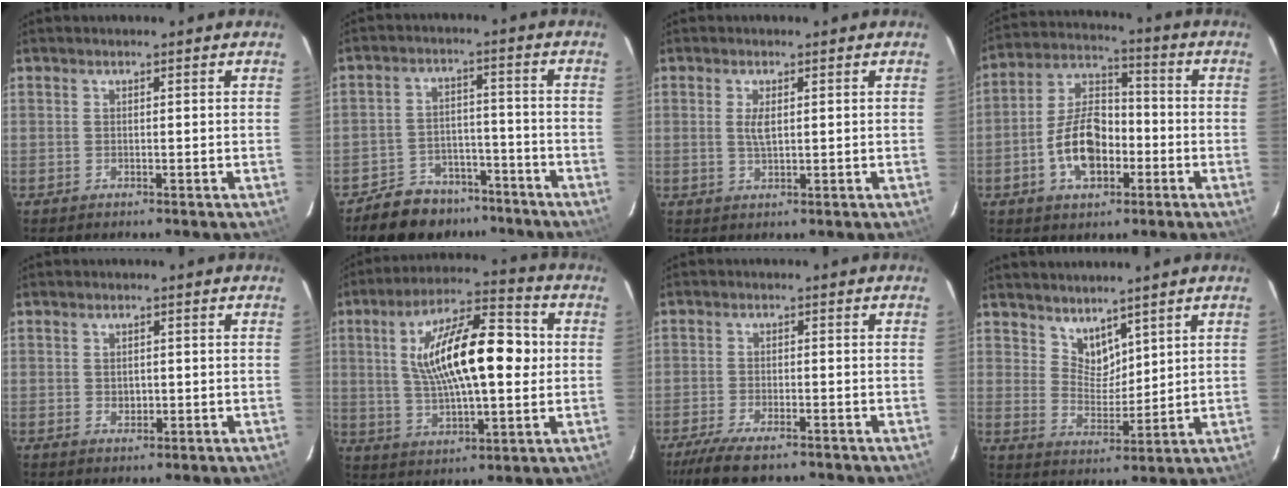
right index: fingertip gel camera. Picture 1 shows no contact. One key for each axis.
{"total": 11.8, "fx": -9.2, "fy": 6.9, "fz": 3.0, "tx": -0.081, "ty": 0.024, "tz": -0.124}
{"total": 2.7, "fx": 0.5, "fy": 1.1, "fz": 2.5, "tx": -0.047, "ty": -0.001, "tz": 0.010}
{"total": 12.4, "fx": -4.0, "fy": 7.2, "fz": 9.2, "tx": -0.182, "ty": 0.022, "tz": -0.064}
{"total": 2.1, "fx": -0.1, "fy": 1.7, "fz": 1.2, "tx": -0.017, "ty": 0.001, "tz": 0.000}
{"total": 18.8, "fx": 2.4, "fy": 6.5, "fz": 17.5, "tx": -0.310, "ty": 0.023, "tz": 0.043}
{"total": 10.1, "fx": -8.0, "fy": 2.9, "fz": 5.5, "tx": -0.132, "ty": -0.028, "tz": -0.140}
{"total": 5.7, "fx": 4.6, "fy": 2.8, "fz": 1.6, "tx": -0.018, "ty": -0.002, "tz": 0.091}